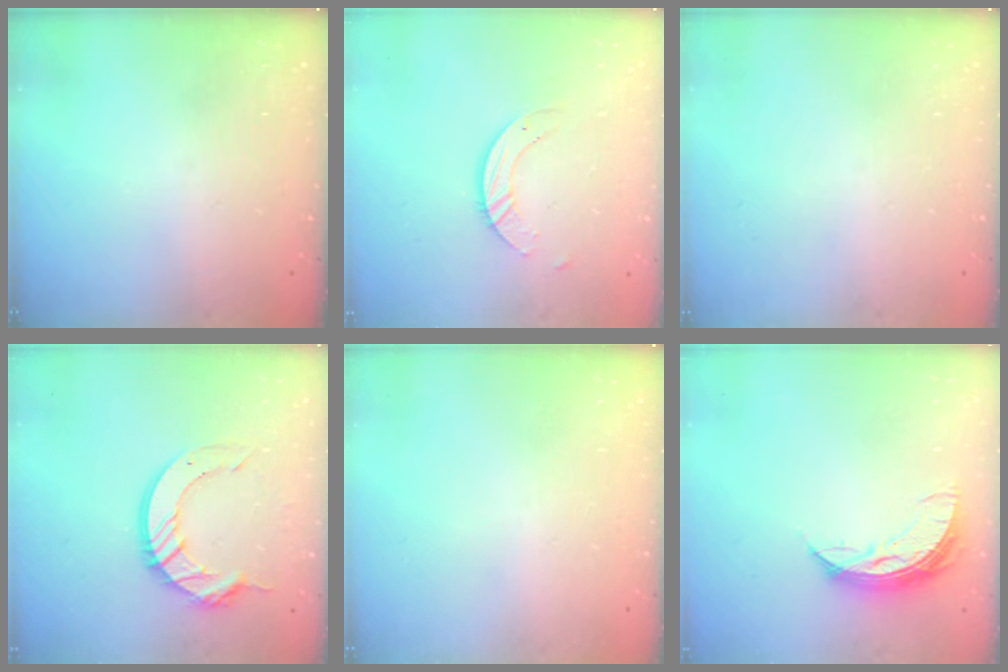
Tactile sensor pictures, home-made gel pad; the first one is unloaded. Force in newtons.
{"total": 4.2, "press": 4.2, "slide": 0.3}
{"total": 0.0}
{"total": 12.2, "press": 12.1, "slide": 1.1}
{"total": 0.0}
{"total": 8.1, "press": 8.0, "slide": 0.6}